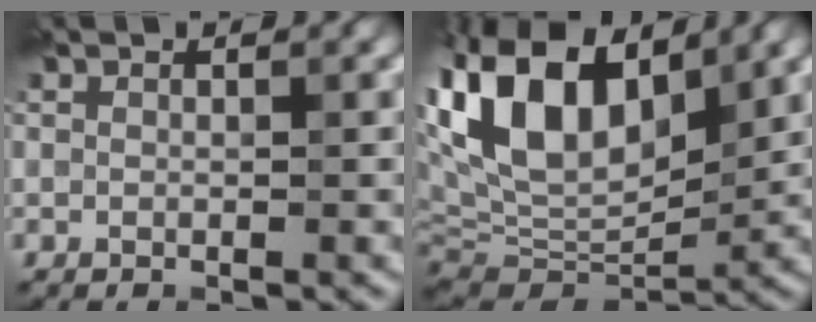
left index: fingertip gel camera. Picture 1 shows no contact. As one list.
[{"total": 15.0, "force": [5.4, 8.6, 11.1], "torque": [-0.223, 0.030, 0.087]}]